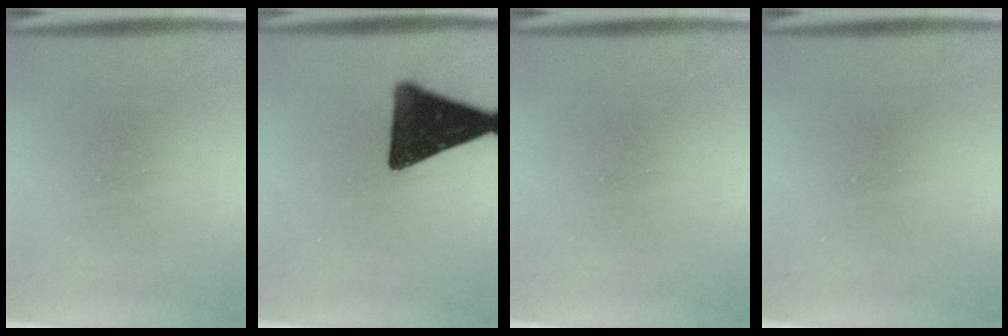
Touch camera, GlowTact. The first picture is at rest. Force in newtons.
{"total": 15.9}
{"total": 0.0}
{"total": 0.0}